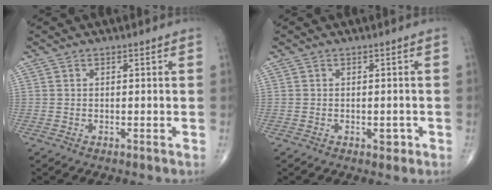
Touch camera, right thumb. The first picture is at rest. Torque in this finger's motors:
{"motor_torque": [2.88, 2.13, 1.31, -0.29, 0.45]}